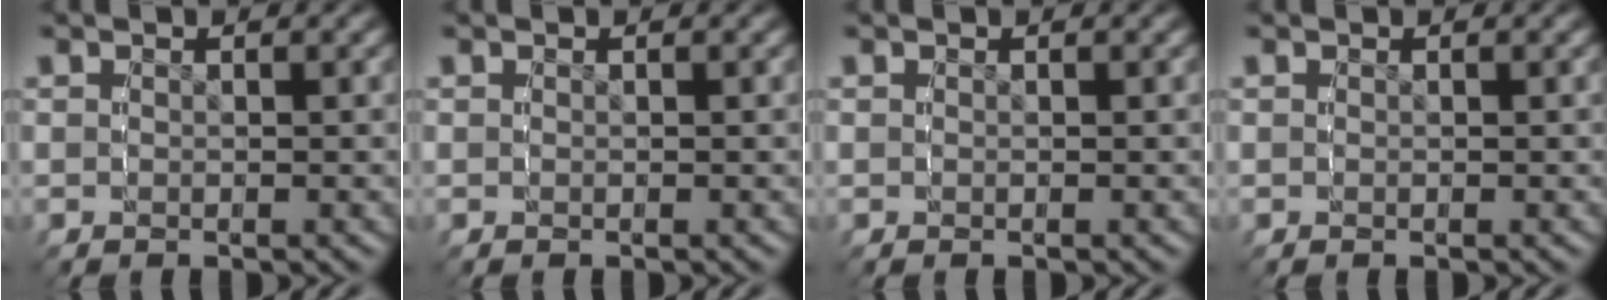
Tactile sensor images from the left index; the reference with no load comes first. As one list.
[{"total": 0.0}, {"total": 0.0}, {"total": 0.0}]